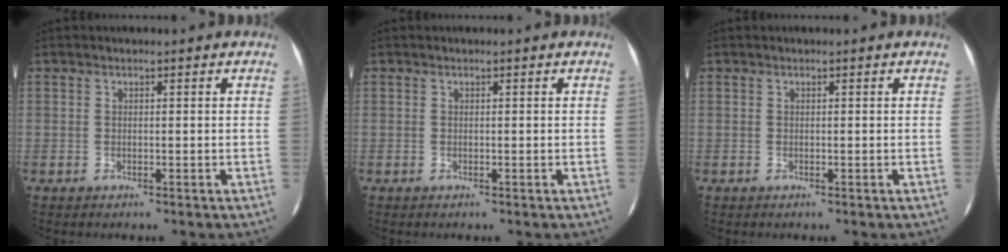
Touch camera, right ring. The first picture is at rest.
{"total": 0.0}
{"total": 0.0}